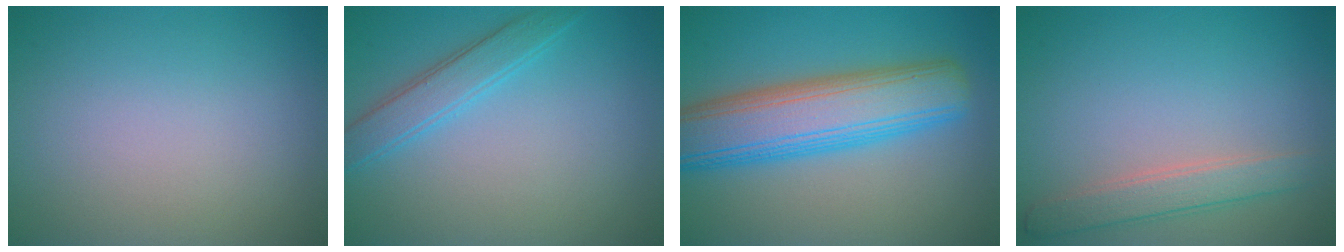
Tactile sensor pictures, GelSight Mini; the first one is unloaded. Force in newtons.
{"total": 2.8, "press": 2.8, "slide": 0.1}
{"total": 9.0, "press": 9.0, "slide": 0.5}
{"total": 2.6, "press": 2.6, "slide": 0.2}